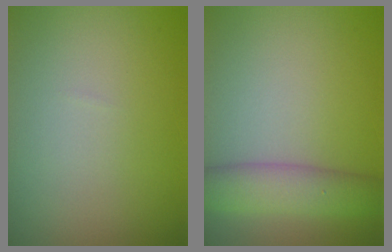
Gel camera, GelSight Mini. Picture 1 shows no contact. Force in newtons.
{"total": 4.5, "press": 4.5, "slide": 0.2}